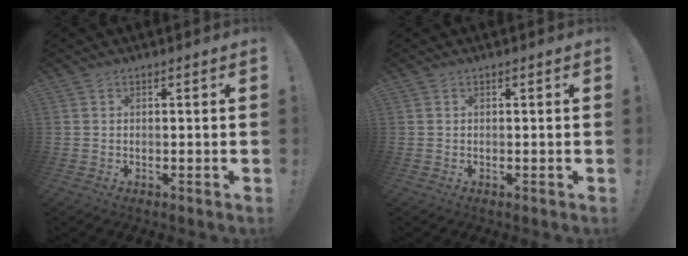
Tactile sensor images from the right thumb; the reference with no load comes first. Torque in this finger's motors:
{"motor_torque": [-0.04, 0.04, 0.06, -0.10, 0.00]}